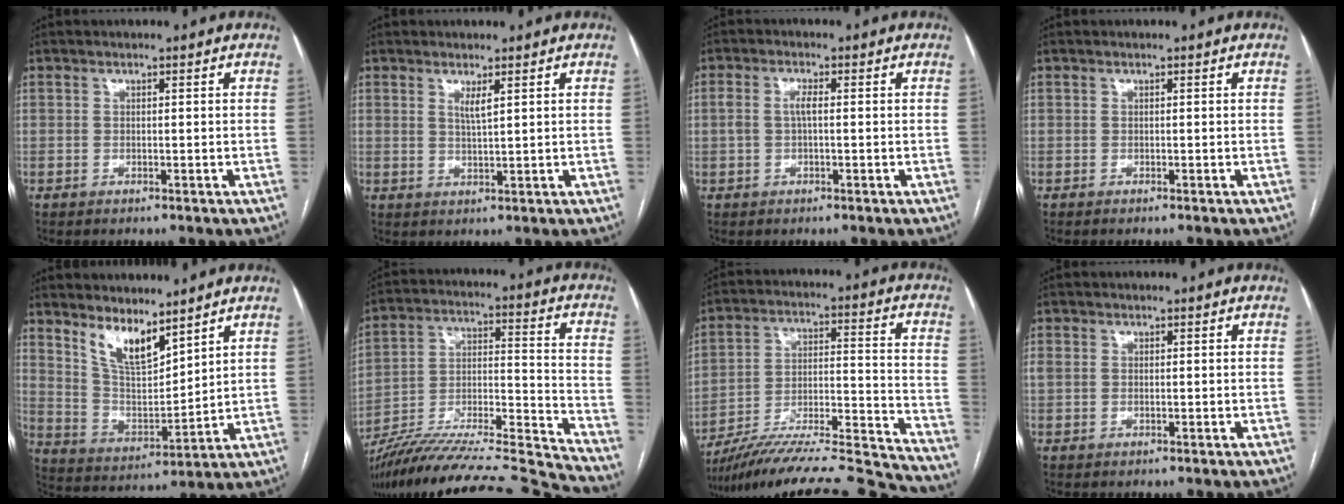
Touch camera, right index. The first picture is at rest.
{"total": 1.9, "force": [1.0, -0.1, 1.6], "torque": [-0.032, -0.008, 0.020]}
{"total": 2.3, "force": [0.0, 0.7, 2.2], "torque": [-0.048, 0.009, 0.003]}
{"total": 0.6, "force": [-0.6, 0.1, 0.2], "torque": [0.002, -0.001, -0.011]}
{"total": 8.5, "force": [6.4, 2.5, 5.0], "torque": [-0.100, -0.010, 0.136]}
{"total": 27.7, "force": [-25.8, -1.0, 9.9], "torque": [-0.149, -0.013, -0.401]}
{"total": 28.9, "force": [-26.8, 1.1, 10.8], "torque": [-0.115, -0.004, -0.390]}
{"total": 1.4, "force": [0.0, 1.0, 1.0], "torque": [-0.032, 0.013, 0.004]}